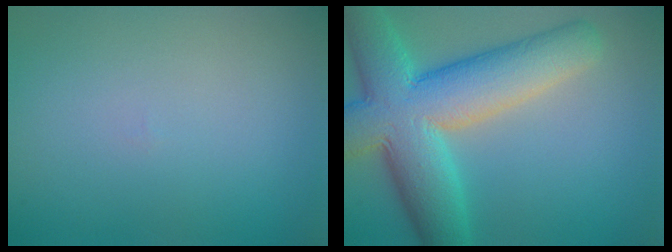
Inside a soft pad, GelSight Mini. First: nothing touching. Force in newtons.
{"total": 11.1, "press": 11.0, "slide": 0.4}